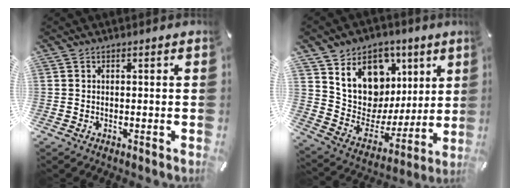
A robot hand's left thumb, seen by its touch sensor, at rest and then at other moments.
{"total": 14.1, "force": [6.1, 11.8, 4.8], "torque": [-0.077, -0.050, 0.122]}